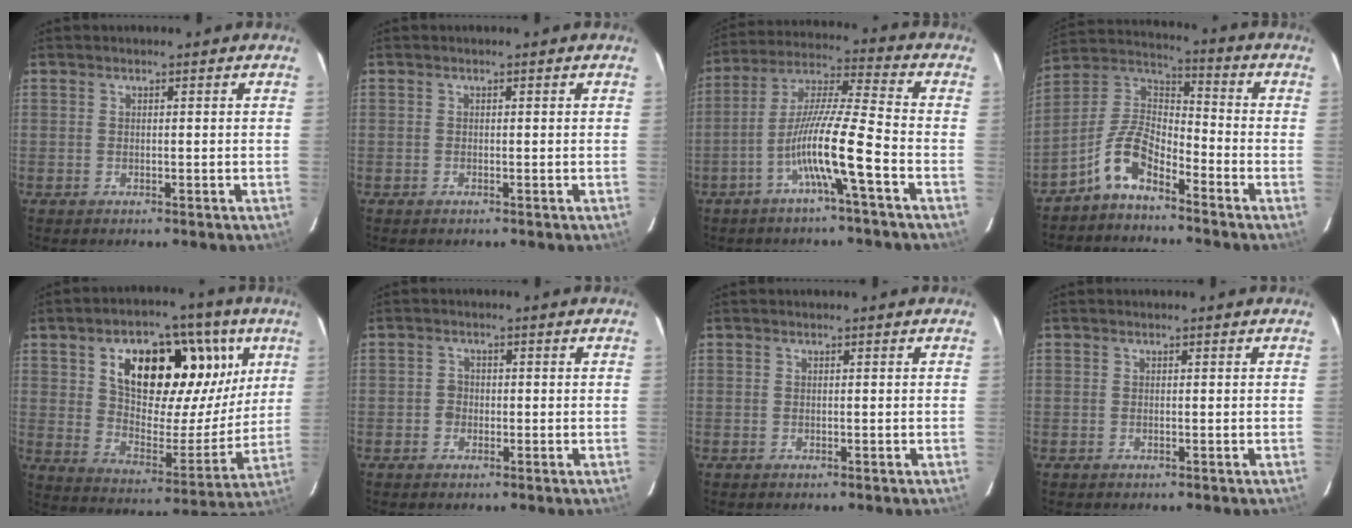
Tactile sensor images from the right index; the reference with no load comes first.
{"total": 0.0}
{"total": 11.6, "force": [-4.8, -0.7, 10.5], "torque": [-0.203, 0.010, -0.091]}
{"total": 8.2, "force": [-5.7, 3.0, 5.1], "torque": [-0.116, 0.032, -0.115]}
{"total": 20.9, "force": [8.1, 10.3, 16.3], "torque": [-0.228, 0.032, 0.132]}
{"total": 1.7, "force": [-0.5, 1.5, 0.6], "torque": [-0.006, 0.006, -0.009]}
{"total": 0.0}
{"total": 0.0}